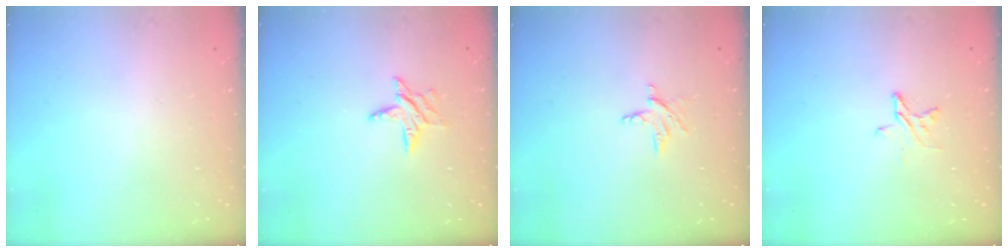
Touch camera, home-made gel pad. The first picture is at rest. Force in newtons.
{"total": 6.5, "press": 6.5, "slide": 0.6}
{"total": 3.4, "press": 3.4, "slide": 0.4}
{"total": 3.1, "press": 3.1, "slide": 0.3}